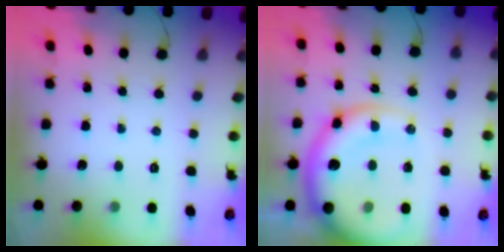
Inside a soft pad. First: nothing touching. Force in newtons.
{"total": 18.7, "press": 18.2, "slide": 4.3}